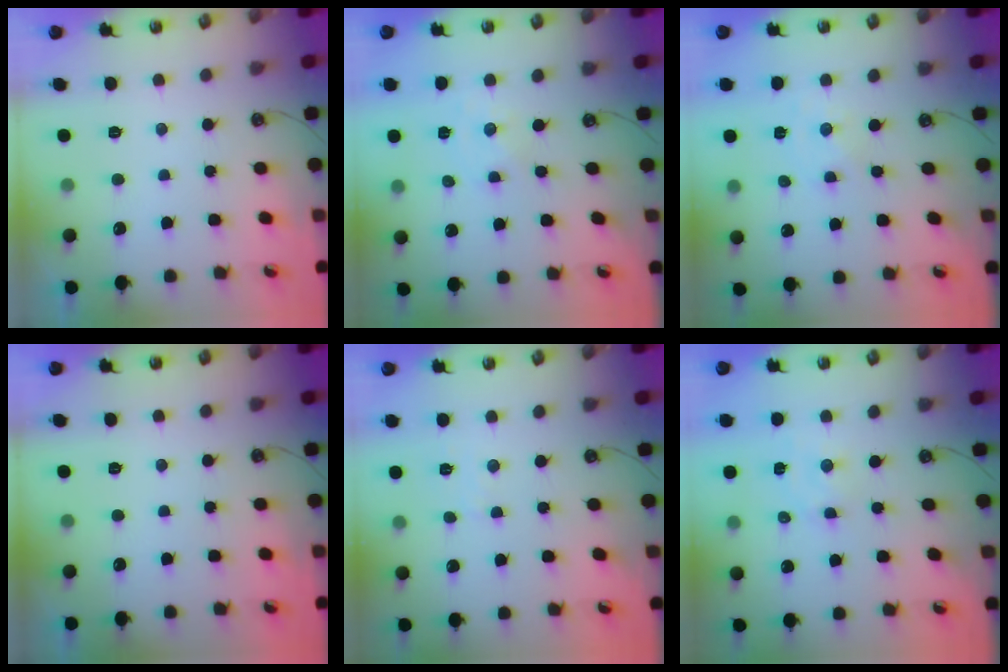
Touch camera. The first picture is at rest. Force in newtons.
{"total": 0.0}
{"total": 0.0}
{"total": 0.0}
{"total": 3.3, "press": 3.3, "slide": 0.5}
{"total": 1.9, "press": 1.8, "slide": 0.3}